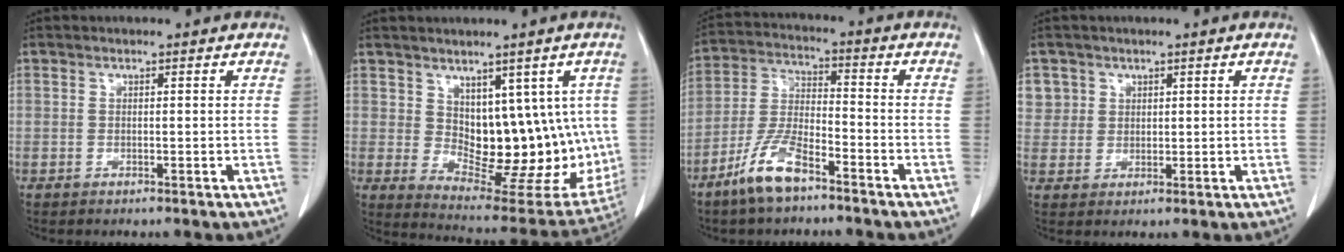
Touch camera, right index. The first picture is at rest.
{"total": 14.8, "force": [1.8, 7.9, 12.4], "torque": [-0.146, 0.001, 0.050]}
{"total": 9.0, "force": [-6.2, 2.3, 6.1], "torque": [-0.136, -0.007, -0.124]}
{"total": 4.5, "force": [2.1, 3.9, -0.1], "torque": [0.018, 0.004, 0.041]}